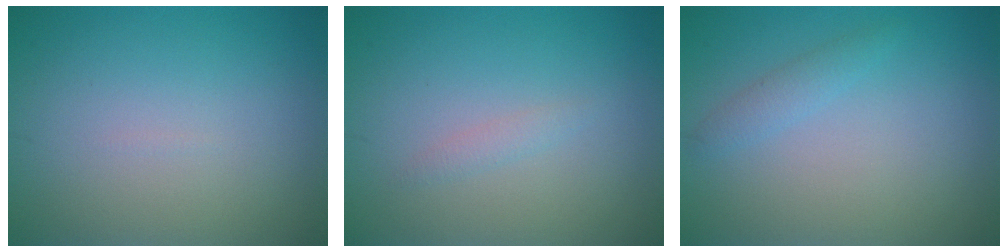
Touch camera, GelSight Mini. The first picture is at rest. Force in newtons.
{"total": 0.8, "press": 0.8, "slide": 0.0}
{"total": 1.3, "press": 1.3, "slide": 0.0}